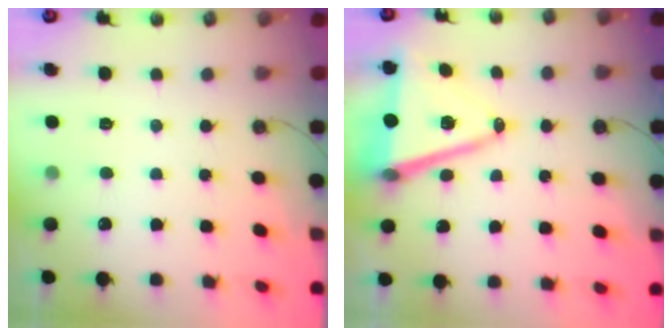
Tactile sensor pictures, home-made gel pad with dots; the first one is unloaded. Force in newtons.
{"total": 13.5, "press": 12.9, "slide": 3.9}